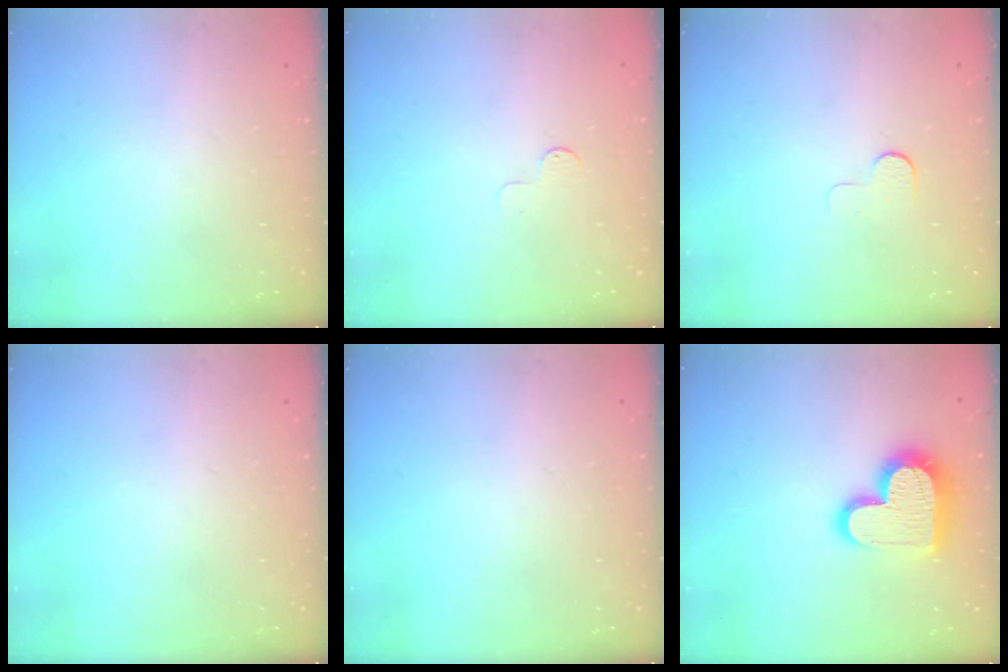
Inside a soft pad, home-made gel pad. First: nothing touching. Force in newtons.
{"total": 2.7, "press": 2.7, "slide": 0.2}
{"total": 4.1, "press": 4.1, "slide": 0.4}
{"total": 0.0}
{"total": 0.0}
{"total": 17.0, "press": 16.9, "slide": 1.3}